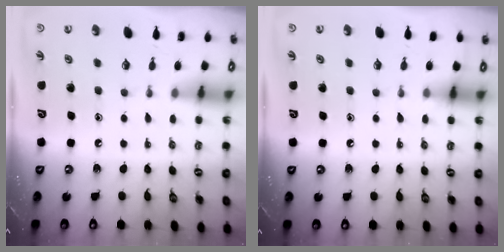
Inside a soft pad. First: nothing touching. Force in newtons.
{"total": 4.7, "press": 4.6, "slide": 0.7}